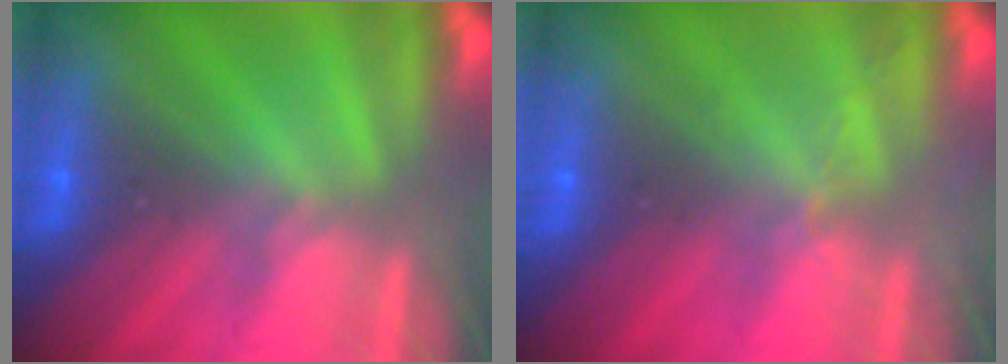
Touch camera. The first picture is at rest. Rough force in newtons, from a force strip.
{"total": 2.0}